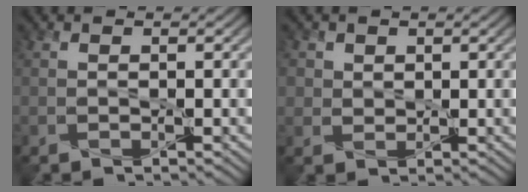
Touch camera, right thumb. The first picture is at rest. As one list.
[{"total": 2.3, "force": [0.9, 2.0, 0.7], "torque": [-0.028, -0.006, 0.022]}]